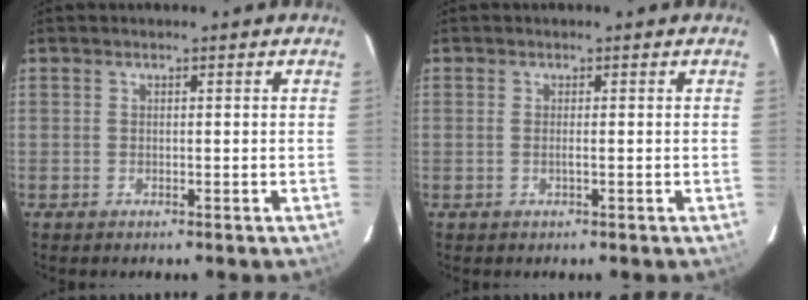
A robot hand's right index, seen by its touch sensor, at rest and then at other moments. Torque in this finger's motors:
{"motor_torque": [0.00, 0.07, 0.00, 0.02]}